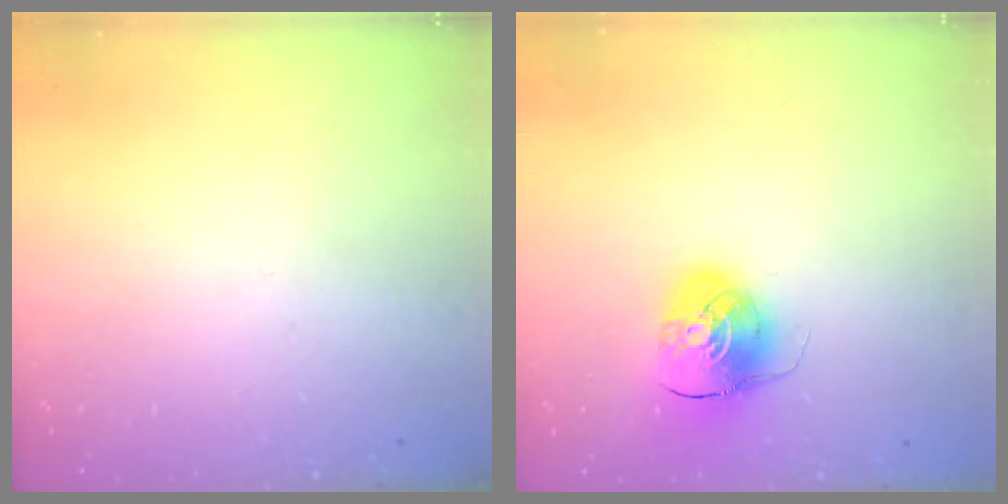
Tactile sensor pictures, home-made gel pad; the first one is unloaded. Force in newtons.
{"total": 9.1, "press": 9.0, "slide": 0.8}